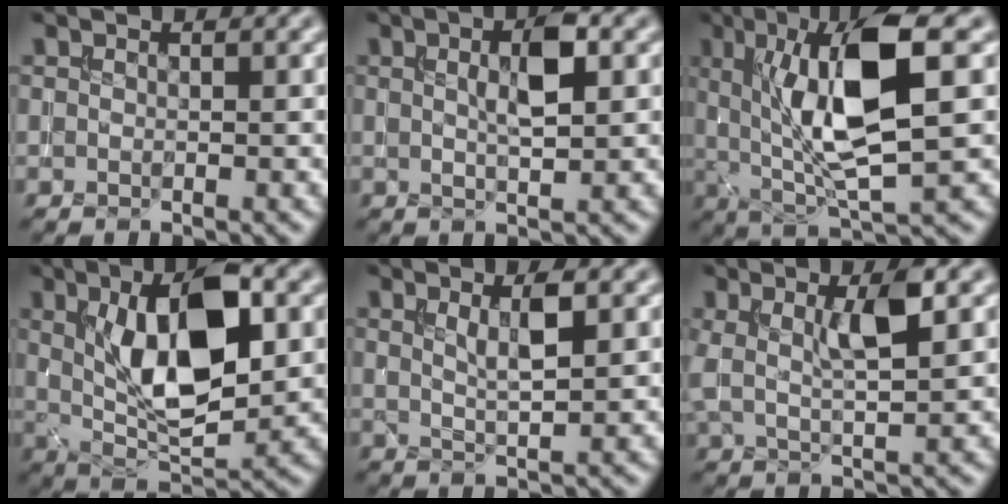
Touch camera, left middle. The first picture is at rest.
{"total": 4.1, "force": [1.2, 1.1, 3.7], "torque": [-0.065, 0.008, 0.018]}
{"total": 10.3, "force": [2.1, 2.7, 9.7], "torque": [-0.170, -0.003, 0.042]}
{"total": 10.8, "force": [2.1, 4.4, 9.6], "torque": [-0.161, 0.006, 0.035]}
{"total": 3.1, "force": [1.2, 0.7, 2.7], "torque": [-0.041, 0.000, 0.021]}
{"total": 4.2, "force": [1.4, 0.9, 3.9], "torque": [-0.076, -0.001, 0.025]}